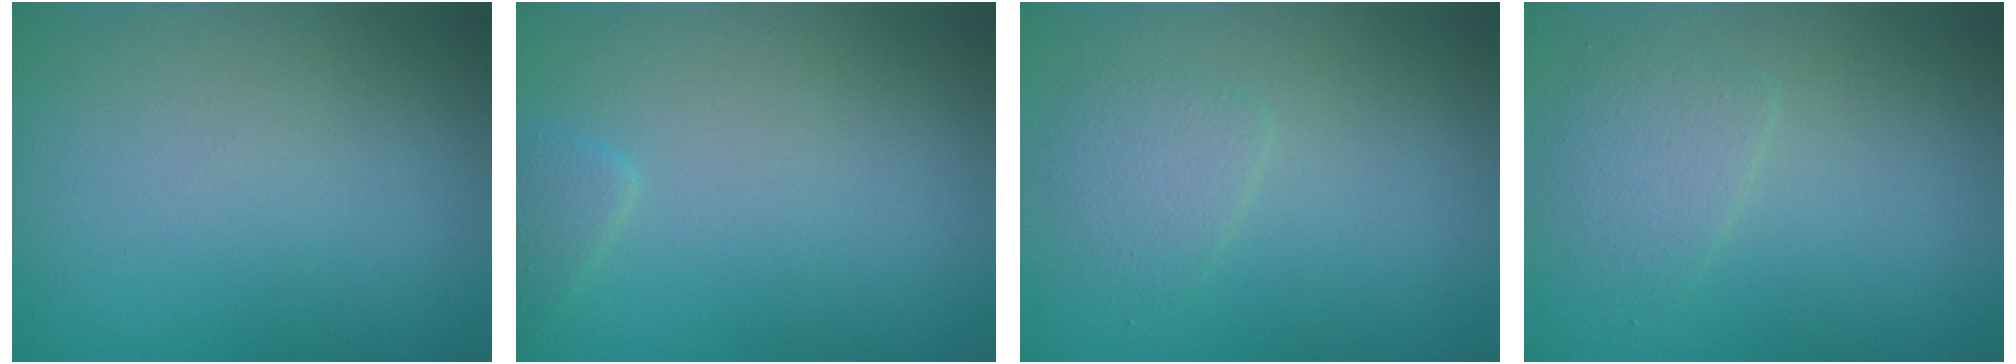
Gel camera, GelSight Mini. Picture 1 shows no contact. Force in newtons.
{"total": 1.1, "press": 1.1, "slide": 0.1}
{"total": 1.8, "press": 1.8, "slide": 0.1}
{"total": 1.9, "press": 1.9, "slide": 0.0}